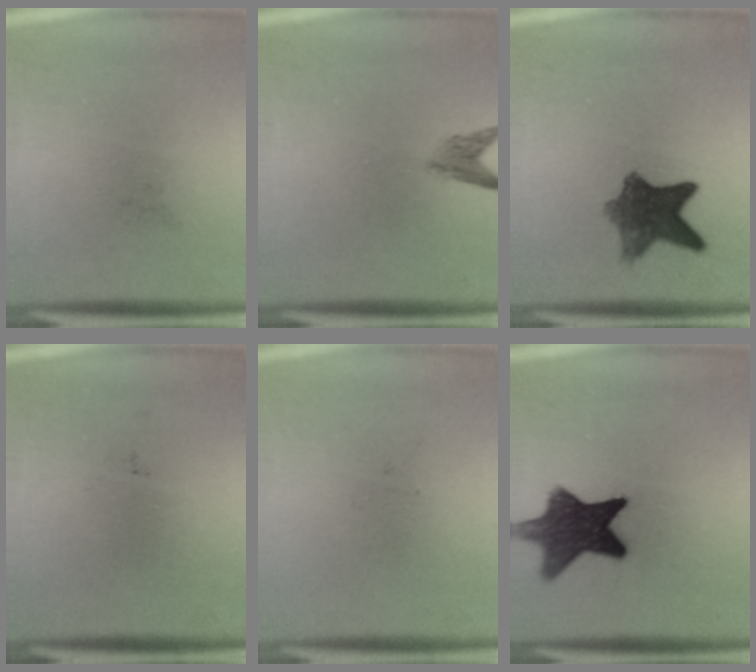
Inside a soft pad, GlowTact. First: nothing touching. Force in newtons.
{"total": 2.0}
{"total": 7.7}
{"total": 0.0}
{"total": 0.0}
{"total": 11.3}